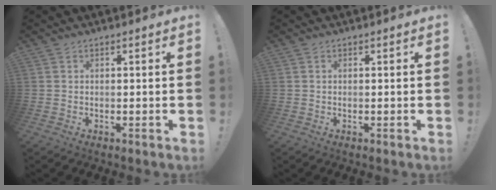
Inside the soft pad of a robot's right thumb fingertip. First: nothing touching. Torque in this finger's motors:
{"motor_torque": [0.03, 0.03, -0.16, 0.06, 0.04]}